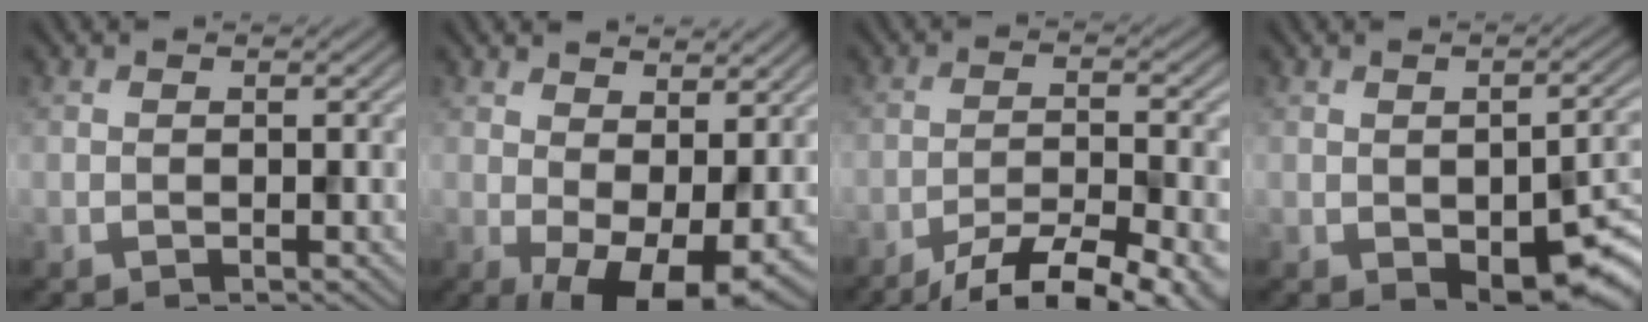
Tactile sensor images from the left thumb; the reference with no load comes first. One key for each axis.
{"total": 8.4, "fx": -0.2, "fy": 4.1, "fz": 7.3, "tx": -0.113, "ty": -0.015, "tz": 0.008}
{"total": 10.8, "fx": -8.4, "fy": 2.1, "fz": 6.5, "tx": -0.110, "ty": -0.009, "tz": -0.119}
{"total": 8.9, "fx": -3.4, "fy": 4.3, "fz": 7.0, "tx": -0.102, "ty": -0.024, "tz": -0.036}